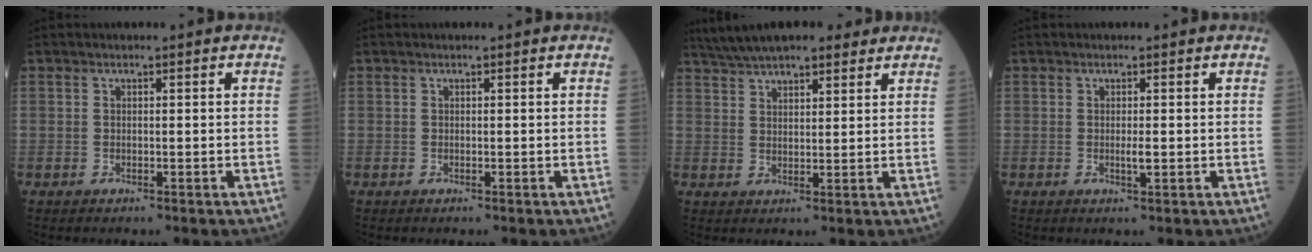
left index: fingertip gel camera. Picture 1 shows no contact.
{"total": 0.0}
{"total": 13.3, "force": [11.1, 3.5, 6.4], "torque": [-0.110, 0.044, 0.173]}
{"total": 1.2, "force": [0.1, 0.2, 1.1], "torque": [-0.023, -0.002, 0.001]}